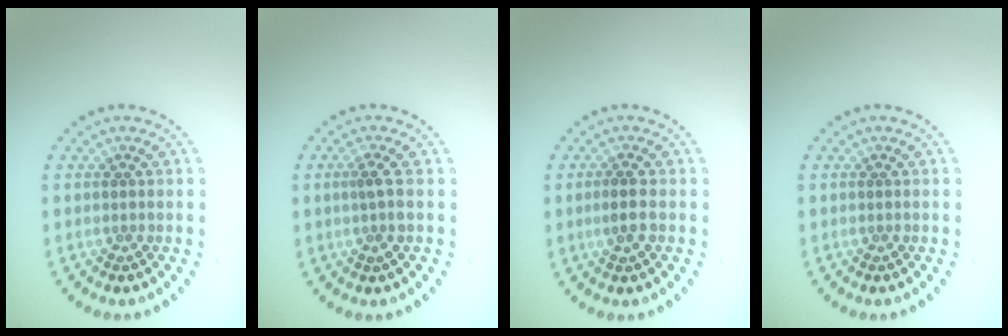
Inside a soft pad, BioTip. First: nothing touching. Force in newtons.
{"total": 1.3, "press": 1.1, "slide": 0.7}
{"total": 1.9, "press": 1.8, "slide": 0.6}
{"total": 0.0}